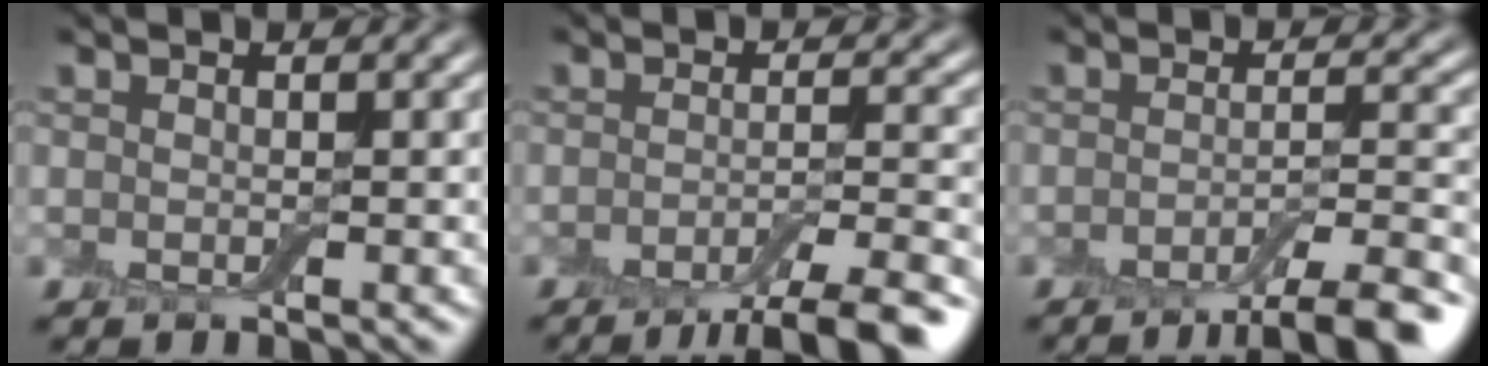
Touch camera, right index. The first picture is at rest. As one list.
[{"total": 6.7, "force": [-4.3, 1.6, 4.9], "torque": [-0.061, 0.003, -0.065]}, {"total": 6.7, "force": [-4.3, 1.6, 4.9], "torque": [-0.064, 0.003, -0.065]}]